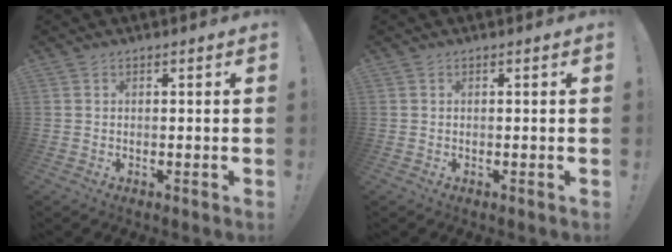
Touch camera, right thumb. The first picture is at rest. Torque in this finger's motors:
{"motor_torque": [-0.14, 0.15, -0.11, -0.14, -0.02]}